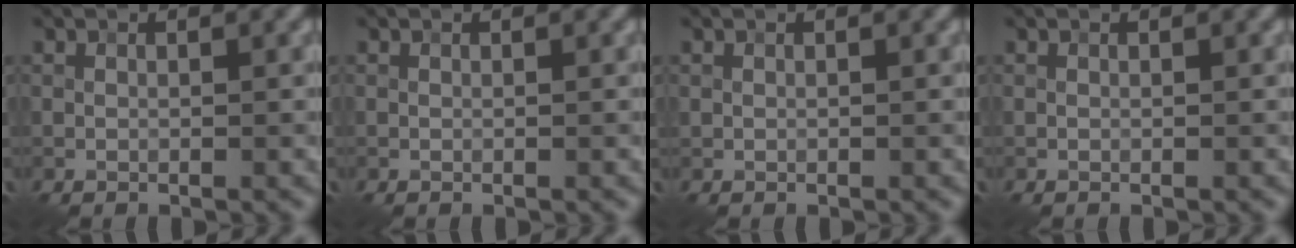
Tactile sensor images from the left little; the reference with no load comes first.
{"total": 0.0}
{"total": 0.0}
{"total": 0.0}